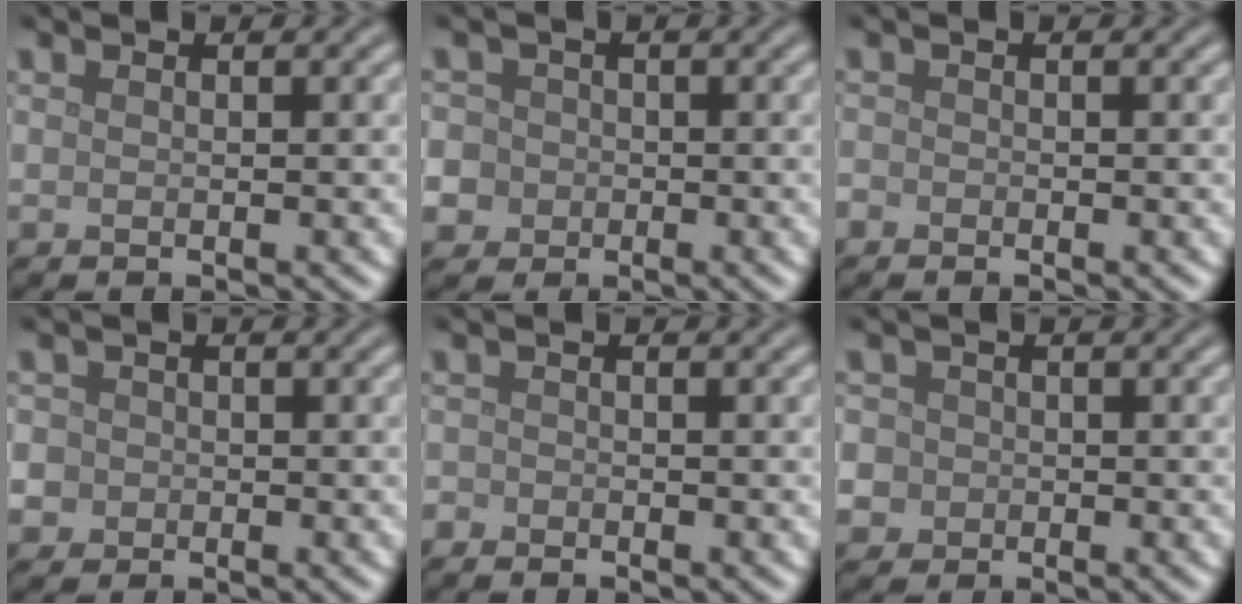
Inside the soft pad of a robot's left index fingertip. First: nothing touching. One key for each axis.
{"total": 8.2, "fx": -1.9, "fy": 7.6, "fz": 2.4, "tx": -0.055, "ty": 0.004, "tz": -0.074}
{"total": 0.6, "fx": -0.5, "fy": 0.4, "fz": 0.1, "tx": 0.002, "ty": -0.002, "tz": -0.010}
{"total": 5.3, "fx": -0.8, "fy": 4.9, "fz": 1.8, "tx": -0.039, "ty": 0.013, "tz": -0.048}
{"total": 0.7, "fx": -0.6, "fy": 0.4, "fz": 0.0, "tx": 0.003, "ty": -0.002, "tz": -0.014}
{"total": 6.0, "fx": -0.7, "fy": 5.6, "fz": 2.0, "tx": -0.046, "ty": 0.015, "tz": -0.045}